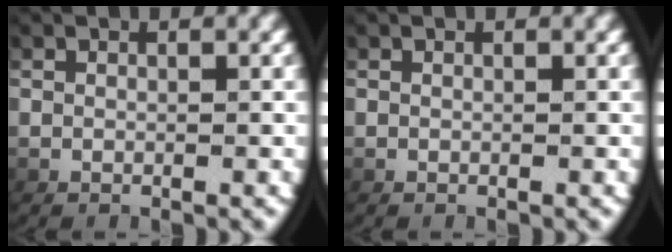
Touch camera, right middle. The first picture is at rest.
{"total": 0.0}